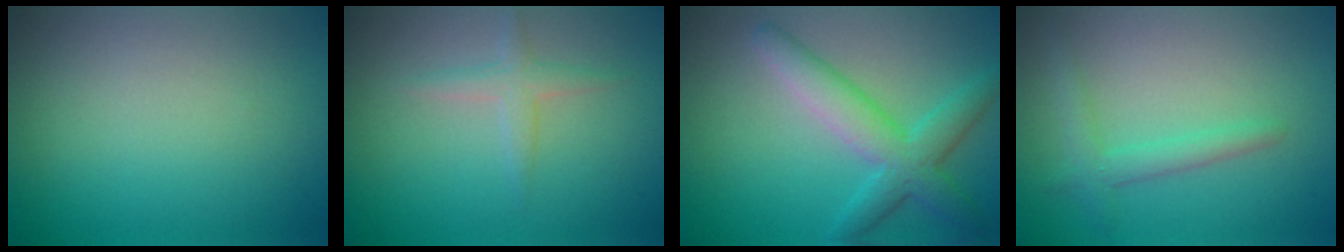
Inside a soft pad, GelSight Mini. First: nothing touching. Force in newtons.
{"total": 1.6, "press": 1.6, "slide": 0.1}
{"total": 4.7, "press": 4.7, "slide": 0.1}
{"total": 2.2, "press": 2.2, "slide": 0.1}